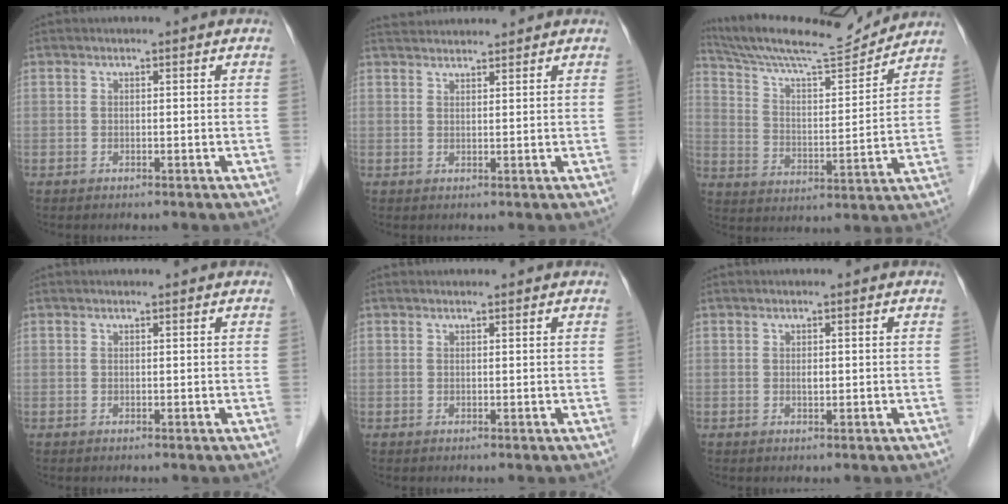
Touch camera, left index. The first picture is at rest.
{"total": 5.4, "force": [5.2, 0.5, 1.3], "torque": [-0.023, 0.035, 0.084]}
{"total": 16.1, "force": [15.4, 0.7, 4.8], "torque": [-0.097, -0.007, 0.248]}
{"total": 0.7, "force": [0.7, 0.0, 0.1], "torque": [-0.005, 0.007, 0.011]}
{"total": 1.2, "force": [1.2, 0.1, 0.2], "torque": [-0.005, 0.011, 0.018]}
{"total": 0.6, "force": [0.1, 0.3, 0.5], "torque": [-0.009, -0.003, 0.001]}